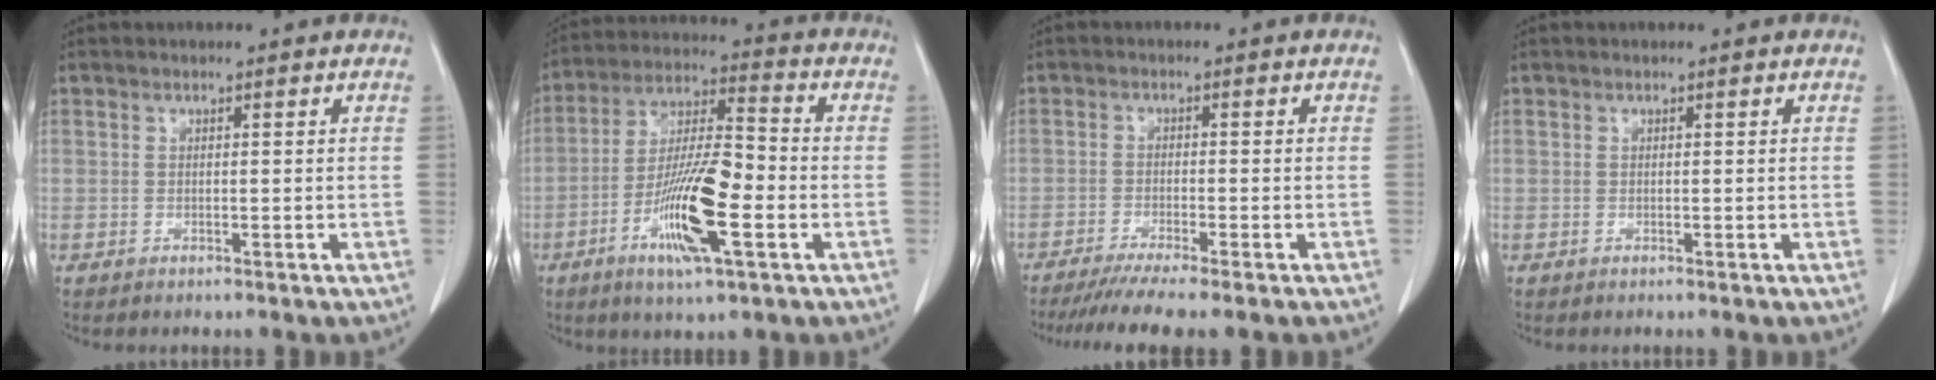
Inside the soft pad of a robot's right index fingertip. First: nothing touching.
{"total": 14.1, "force": [-5.0, 2.1, 13.0], "torque": [-0.253, -0.009, -0.090]}
{"total": 9.6, "force": [-8.1, -0.2, 5.2], "torque": [-0.060, -0.022, -0.125]}
{"total": 0.0}